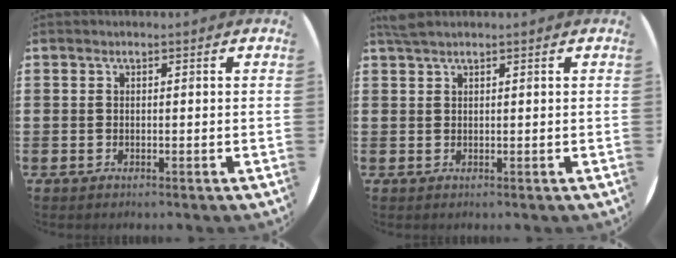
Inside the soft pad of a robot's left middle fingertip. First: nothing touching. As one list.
[{"total": 1.3, "force": [1.1, 0.0, 0.6], "torque": [-0.014, 0.002, 0.021]}]